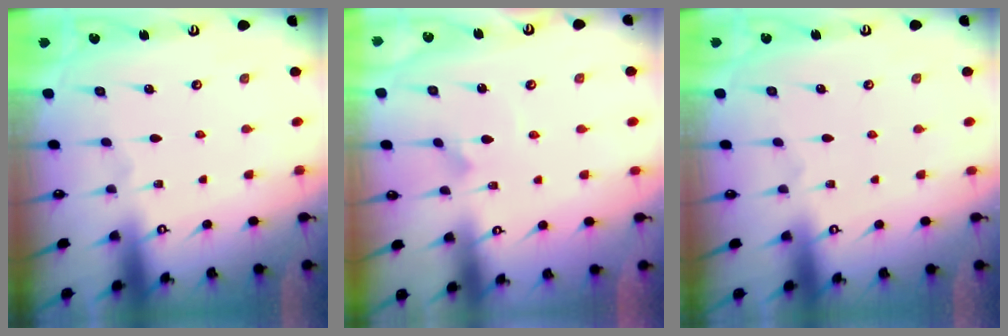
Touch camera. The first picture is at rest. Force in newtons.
{"total": 2.2, "press": 2.2, "slide": 0.1}
{"total": 0.0}